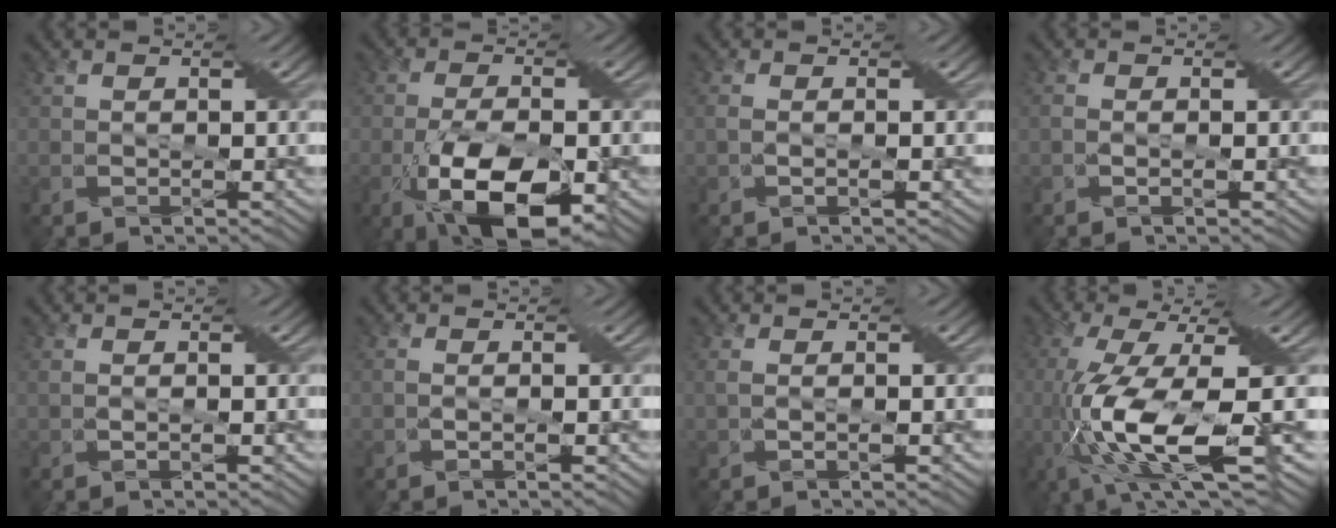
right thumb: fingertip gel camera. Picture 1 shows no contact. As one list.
[{"total": 12.7, "force": [-5.2, 5.4, 10.3], "torque": [-0.187, -0.023, -0.092]}, {"total": 1.8, "force": [-0.3, 0.7, 1.7], "torque": [-0.037, -0.003, -0.005]}, {"total": 1.6, "force": [-0.5, 0.6, 1.4], "torque": [-0.028, -0.002, -0.009]}, {"total": 1.1, "force": [0.1, 0.5, 1.0], "torque": [-0.025, -0.003, 0.005]}, {"total": 1.5, "force": [-0.3, 0.5, 1.4], "torque": [-0.030, -0.003, -0.002]}, {"total": 1.7, "force": [0.1, 0.5, 1.7], "torque": [-0.036, -0.002, 0.005]}, {"total": 13.7, "force": [-3.5, 3.6, 12.8], "torque": [-0.287, -0.013, -0.049]}]